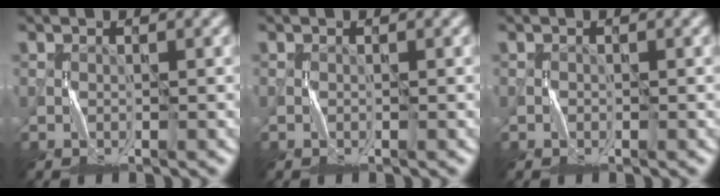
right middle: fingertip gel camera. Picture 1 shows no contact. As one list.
[{"total": 0.0}, {"total": 0.5, "force": [-0.3, 0.4, 0.0], "torque": [-0.001, 0.002, -0.005]}]